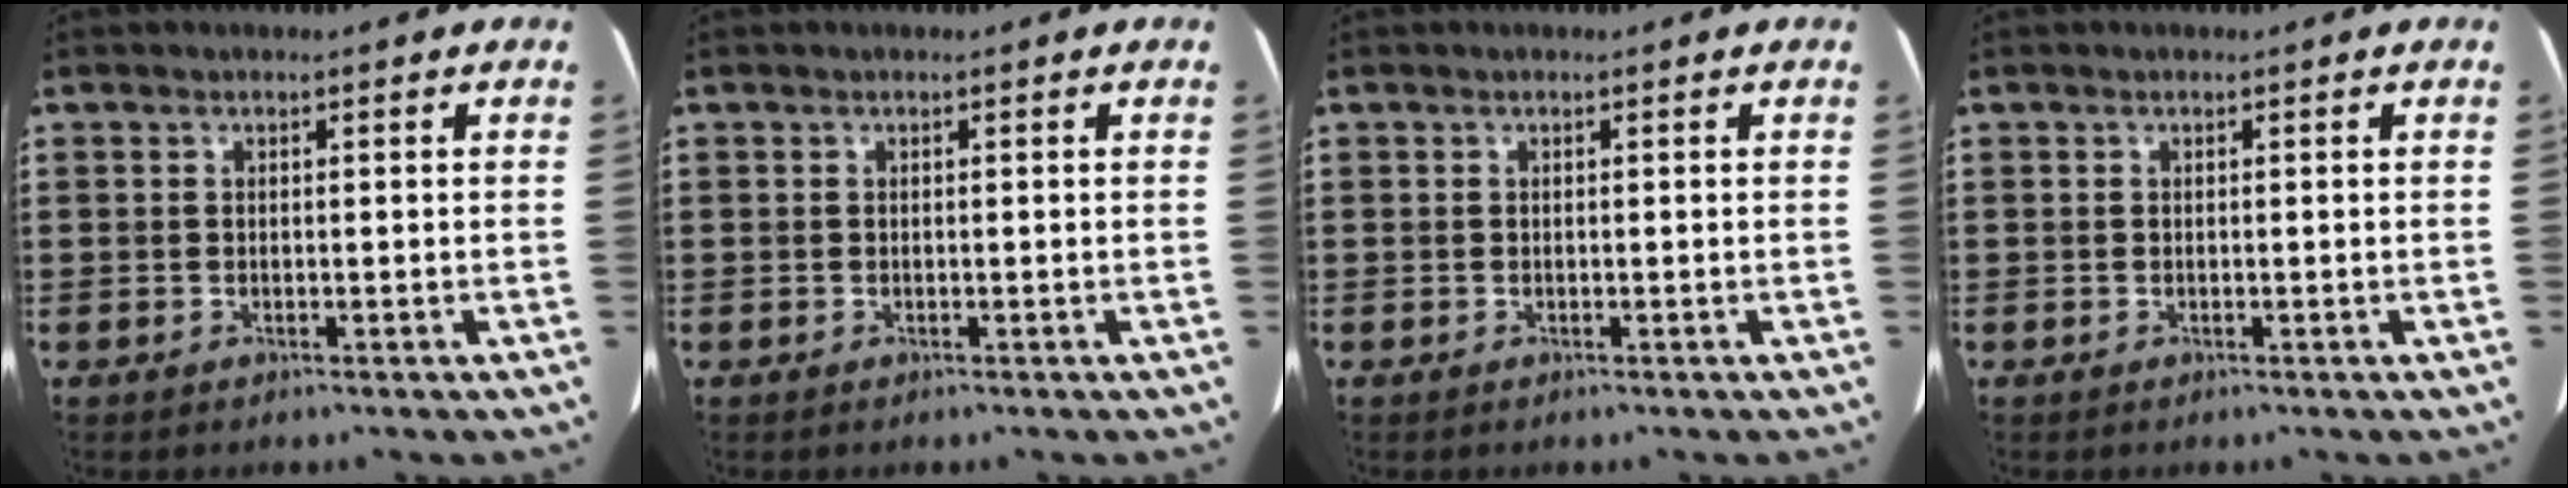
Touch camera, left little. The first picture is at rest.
{"total": 0.0}
{"total": 0.0}
{"total": 0.0}